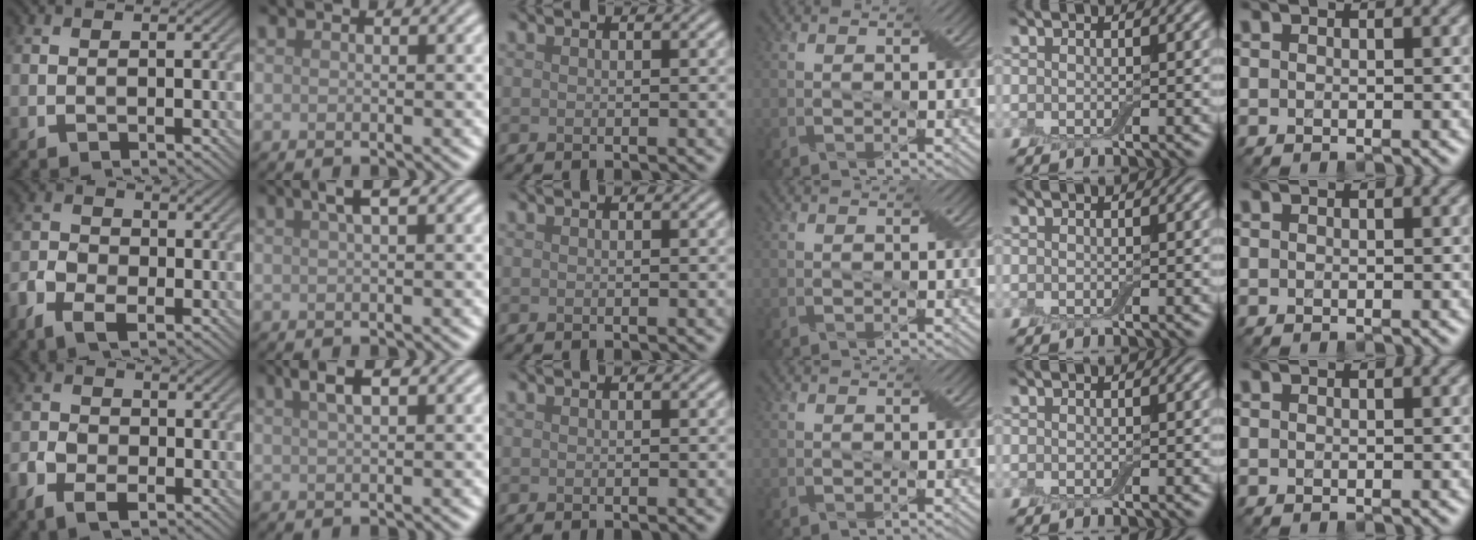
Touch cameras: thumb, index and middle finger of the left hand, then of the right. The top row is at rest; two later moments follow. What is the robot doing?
{"motion": "squeeze", "object": "air blower"}